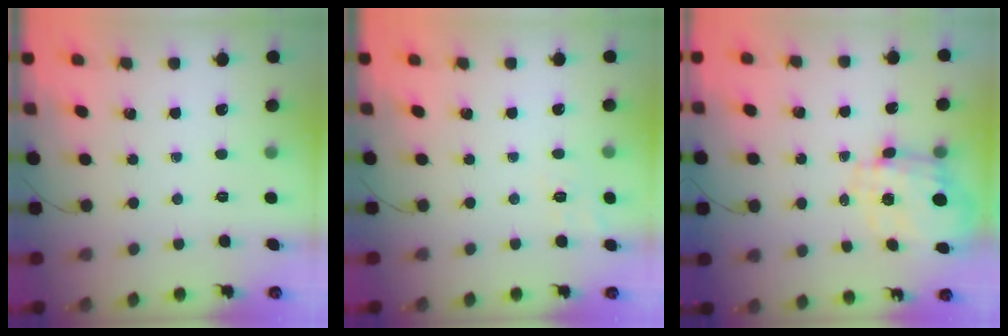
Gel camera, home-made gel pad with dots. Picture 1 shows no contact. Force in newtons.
{"total": 7.0, "press": 6.7, "slide": 2.0}
{"total": 3.9, "press": 3.5, "slide": 1.6}